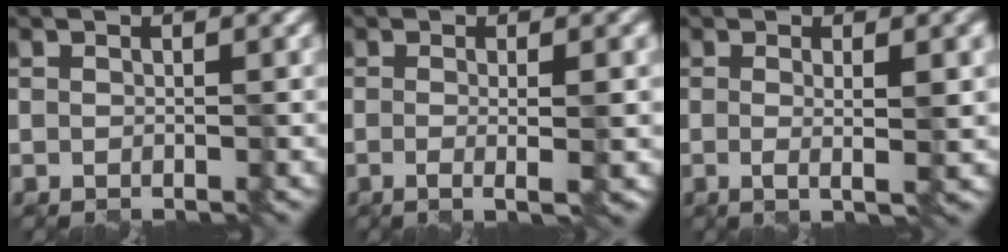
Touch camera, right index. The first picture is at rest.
{"total": 3.9, "force": [-0.3, 1.2, 3.7], "torque": [-0.041, 0.003, -0.010]}
{"total": 3.9, "force": [0.1, 1.0, 3.8], "torque": [-0.052, 0.003, 0.000]}